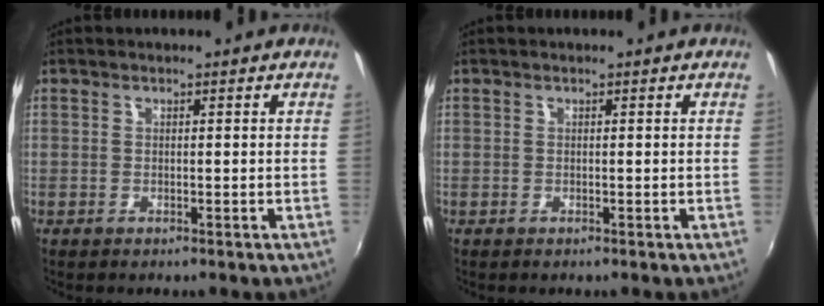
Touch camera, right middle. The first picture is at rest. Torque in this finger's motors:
{"motor_torque": [0.19, -0.19, 0.00, 0.00]}